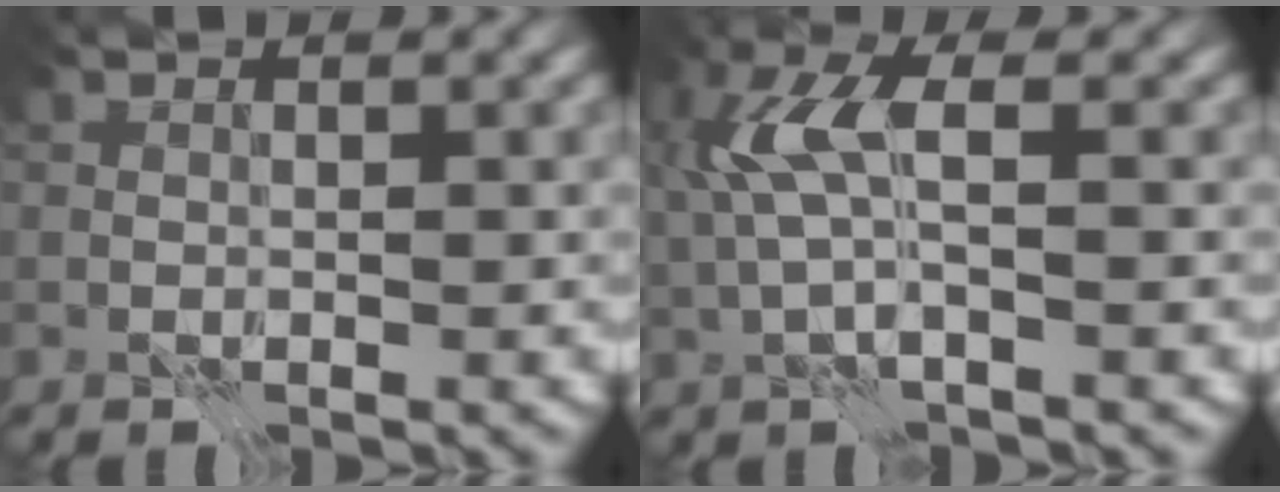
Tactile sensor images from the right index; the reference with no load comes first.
{"total": 4.8, "force": [1.1, 1.6, 4.4], "torque": [-0.104, 0.011, 0.017]}